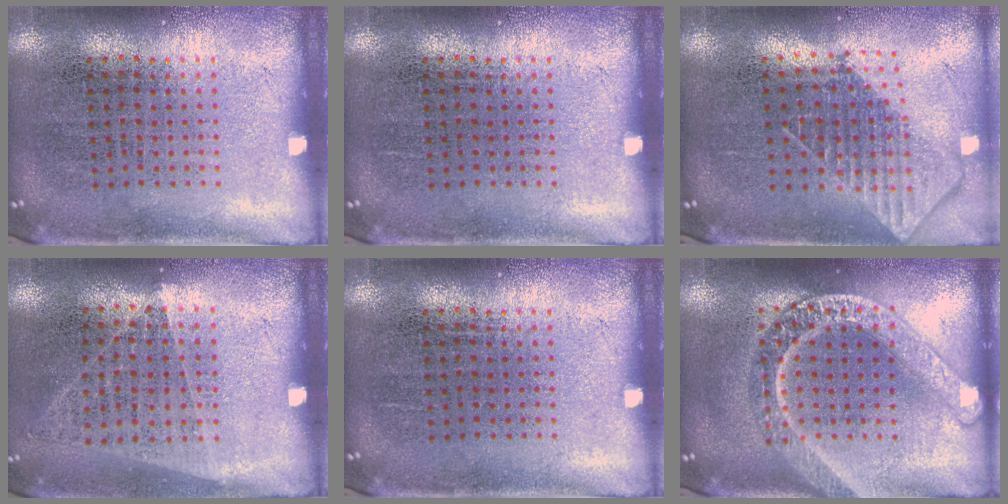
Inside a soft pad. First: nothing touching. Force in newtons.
{"total": 0.0}
{"total": 2.0, "press": 1.5, "slide": 1.3}
{"total": 1.0, "press": 0.9, "slide": 0.4}
{"total": 0.0}
{"total": 3.2, "press": 3.2, "slide": 0.4}